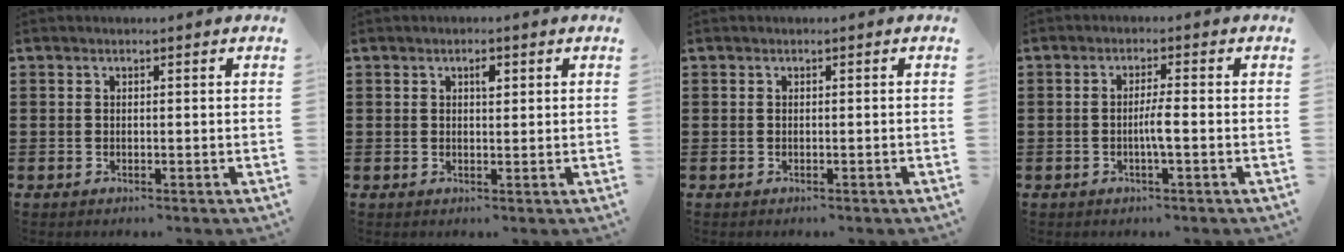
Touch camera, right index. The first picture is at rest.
{"total": 1.6, "force": [0.7, 0.7, 1.3], "torque": [-0.019, 0.004, 0.009]}
{"total": 0.0}
{"total": 2.9, "force": [-0.7, 0.1, 2.8], "torque": [-0.051, -0.002, -0.014]}